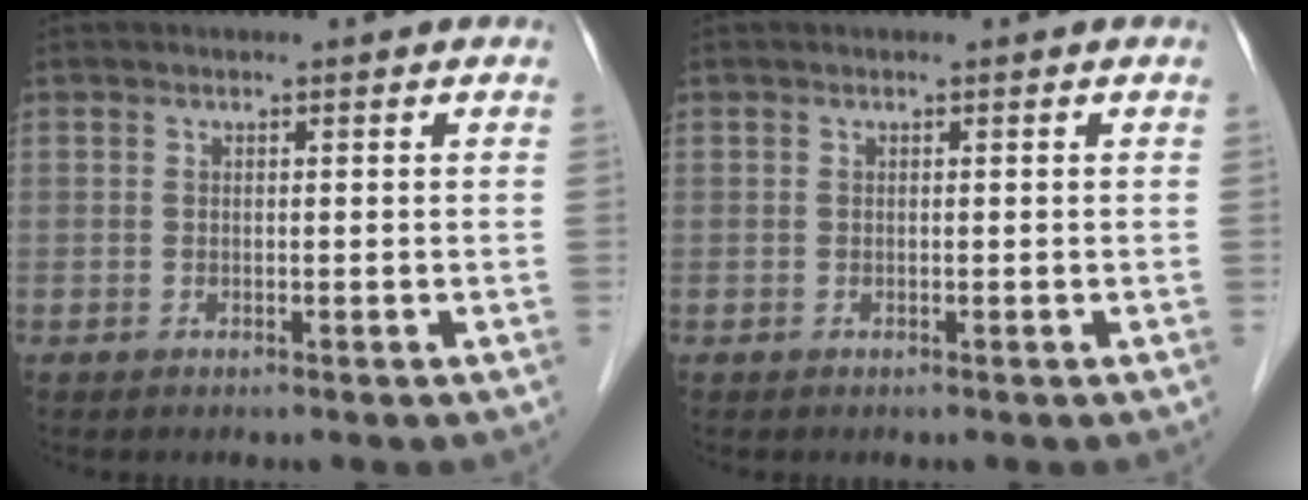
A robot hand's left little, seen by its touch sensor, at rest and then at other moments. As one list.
[{"total": 0.0}]